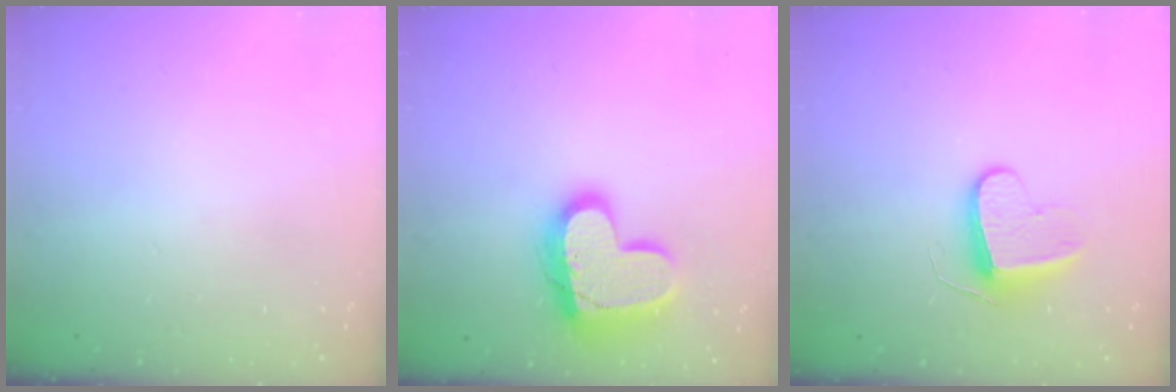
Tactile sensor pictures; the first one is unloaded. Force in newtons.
{"total": 19.1, "press": 19.0, "slide": 1.8}
{"total": 9.1, "press": 9.1, "slide": 0.7}